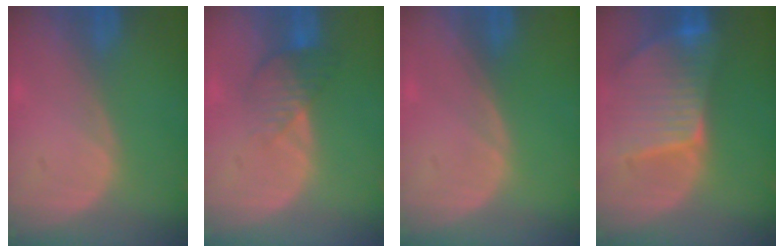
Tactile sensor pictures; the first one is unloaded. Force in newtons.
{"total": 4.5, "press": 3.9, "slide": 2.3}
{"total": 0.0}
{"total": 9.6, "press": 8.4, "slide": 4.5}